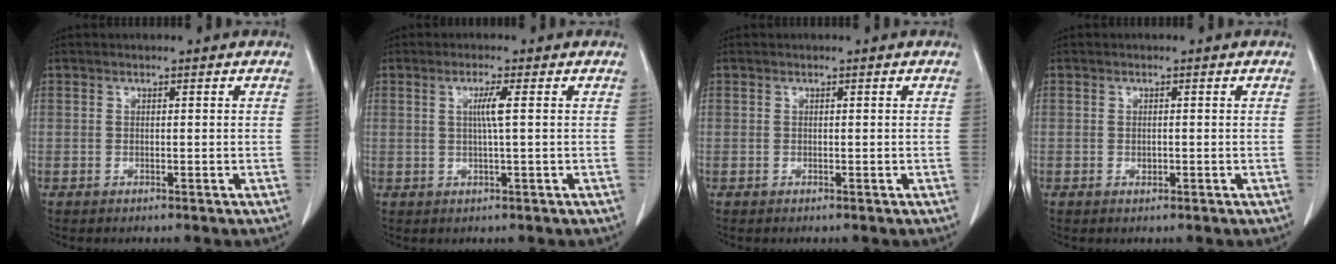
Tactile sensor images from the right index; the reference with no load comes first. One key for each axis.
{"total": 2.9, "fx": 0.6, "fy": -0.5, "fz": 2.8, "tx": -0.054, "ty": -0.002, "tz": 0.011}
{"total": 0.0}
{"total": 0.7, "fx": -0.1, "fy": 0.5, "fz": 0.4, "tx": -0.006, "ty": 0.001, "tz": -0.001}